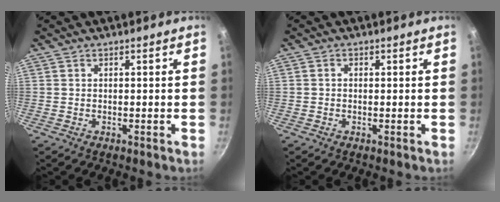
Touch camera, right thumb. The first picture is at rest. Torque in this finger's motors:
{"motor_torque": [0.27, -0.20, 0.01, 0.17, 0.04]}